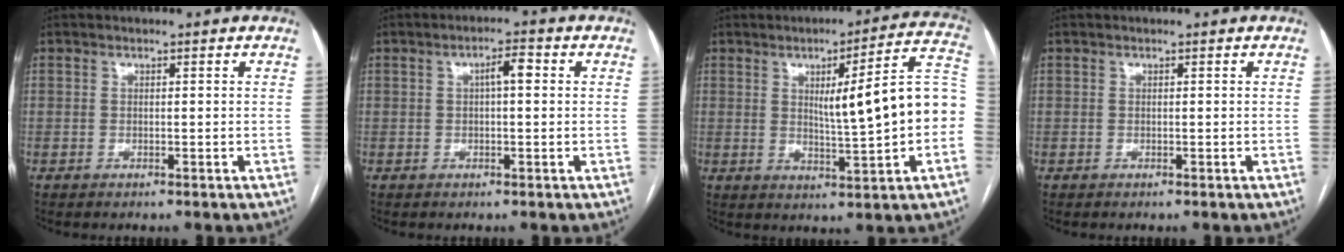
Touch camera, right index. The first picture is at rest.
{"total": 3.0, "force": [0.6, 0.7, 2.9], "torque": [-0.047, 0.011, 0.008]}
{"total": 14.1, "force": [0.1, 0.8, 14.1], "torque": [-0.185, 0.024, 0.004]}
{"total": 0.0}